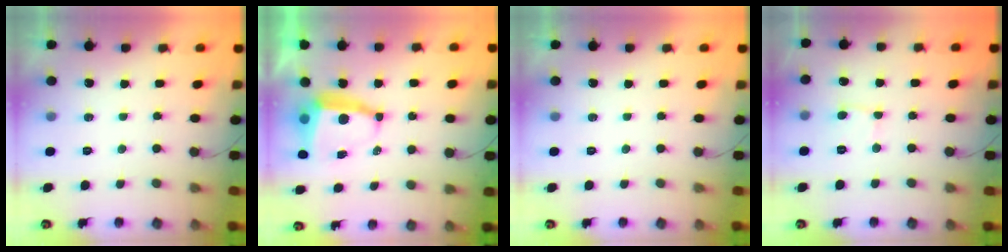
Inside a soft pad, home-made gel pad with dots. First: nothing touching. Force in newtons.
{"total": 7.9, "press": 7.8, "slide": 0.5}
{"total": 0.0}
{"total": 2.6, "press": 2.6, "slide": 0.2}